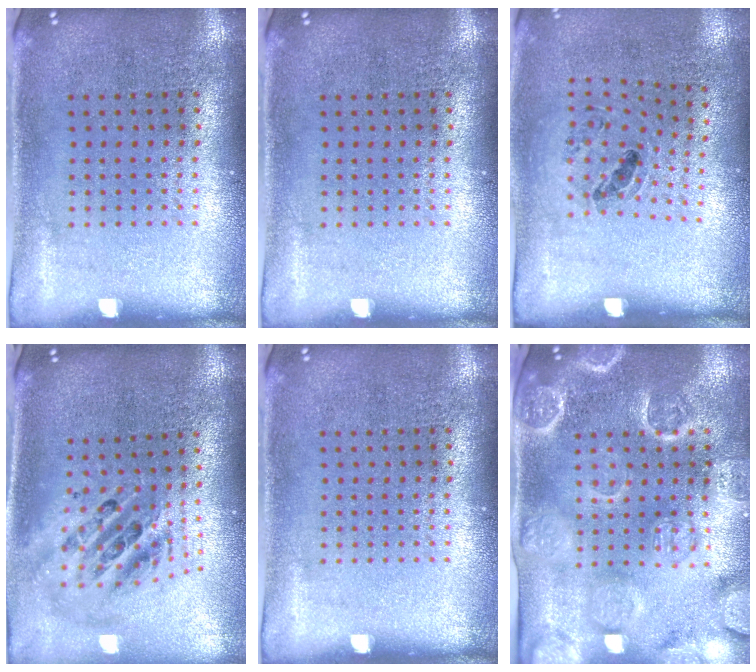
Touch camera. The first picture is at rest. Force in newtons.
{"total": 0.0}
{"total": 1.2, "press": 0.9, "slide": 0.8}
{"total": 2.4, "press": 1.7, "slide": 1.6}
{"total": 0.0}
{"total": 3.9, "press": 3.7, "slide": 1.3}